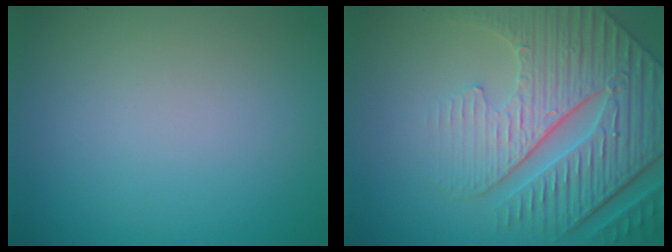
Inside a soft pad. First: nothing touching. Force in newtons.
{"total": 8.0, "press": 6.2, "slide": 5.1}